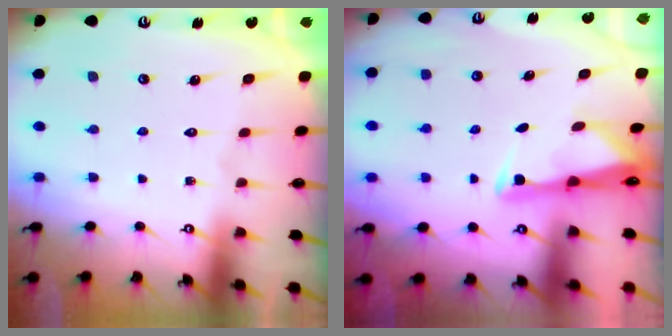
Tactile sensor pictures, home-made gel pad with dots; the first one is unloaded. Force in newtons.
{"total": 2.6, "press": 2.6, "slide": 0.4}